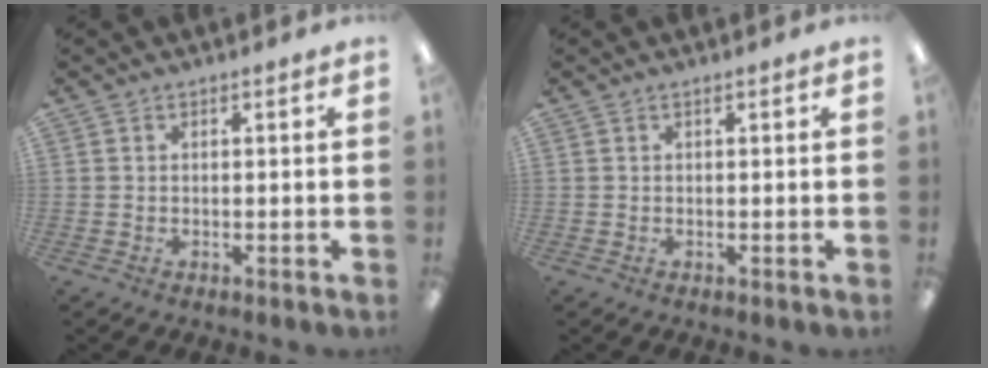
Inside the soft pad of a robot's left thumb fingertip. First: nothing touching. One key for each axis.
{"total": 0.0}